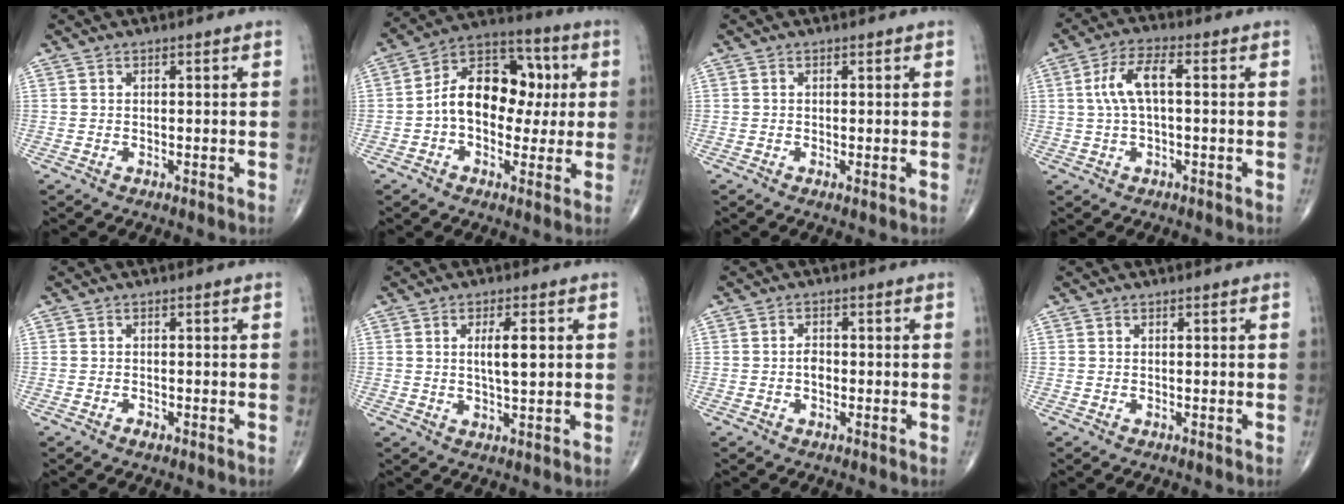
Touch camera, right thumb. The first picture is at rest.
{"total": 15.8, "force": [0.7, 10.8, 11.5], "torque": [-0.144, 0.037, 0.000]}
{"total": 0.6, "force": [-0.1, 0.1, 0.6], "torque": [-0.013, -0.004, -0.004]}
{"total": 6.9, "force": [0.8, 2.6, 6.4], "torque": [-0.141, 0.023, 0.012]}
{"total": 0.9, "force": [-0.6, 0.5, 0.5], "torque": [-0.009, 0.003, -0.010]}
{"total": 5.3, "force": [1.0, 1.5, 5.0], "torque": [-0.078, -0.007, 0.017]}
{"total": 2.1, "force": [-0.4, 1.4, 1.5], "torque": [-0.019, 0.005, -0.010]}
{"total": 0.0}